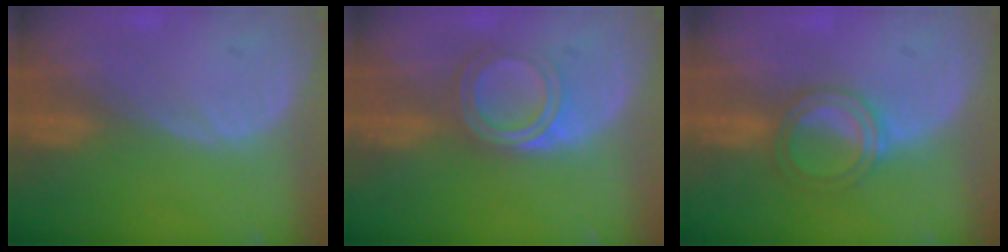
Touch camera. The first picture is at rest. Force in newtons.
{"total": 5.1, "press": 4.8, "slide": 1.7}
{"total": 4.9, "press": 4.8, "slide": 1.1}